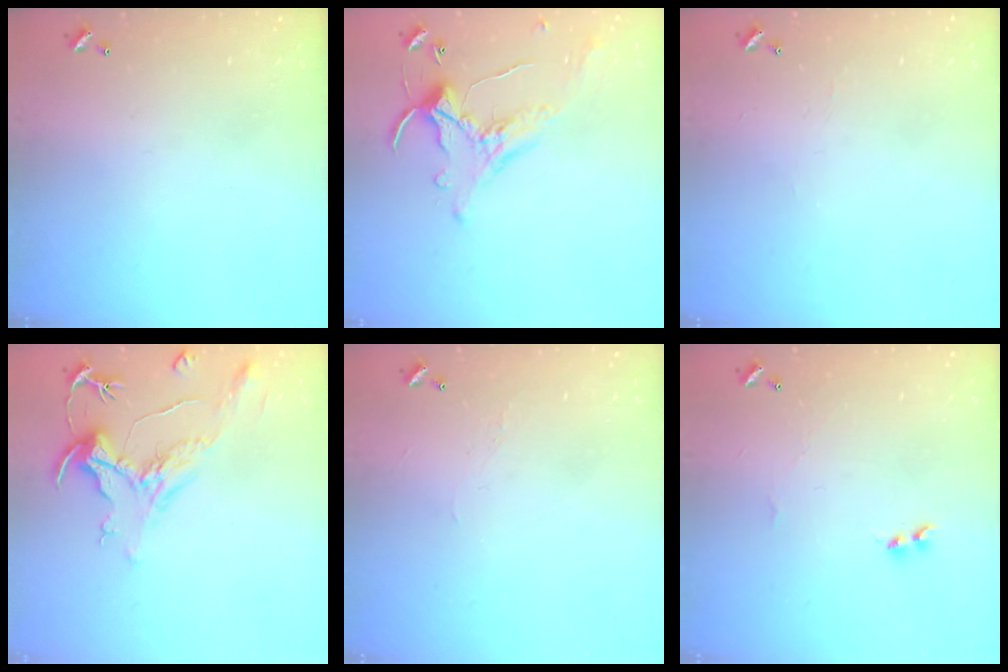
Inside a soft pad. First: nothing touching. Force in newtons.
{"total": 1.1, "press": 0.3, "slide": 1.0}
{"total": 2.2, "press": 2.2, "slide": 0.4}
{"total": 2.1, "press": 1.7, "slide": 1.3}
{"total": 0.9, "press": 0.7, "slide": 0.6}
{"total": 2.0, "press": 1.9, "slide": 0.6}